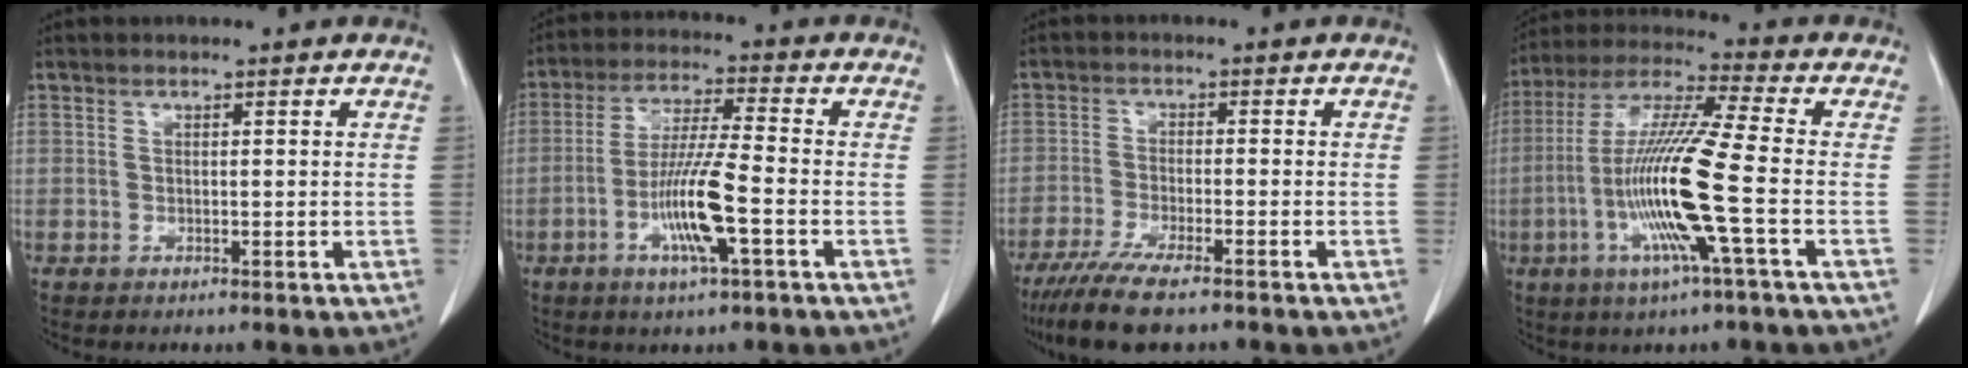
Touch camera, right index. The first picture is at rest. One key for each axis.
{"total": 10.1, "fx": -3.3, "fy": 0.3, "fz": 9.6, "tx": -0.186, "ty": -0.009, "tz": -0.065}
{"total": 8.8, "fx": -6.9, "fy": 1.0, "fz": 5.4, "tx": -0.091, "ty": -0.022, "tz": -0.112}
{"total": 15.3, "fx": -3.8, "fy": -0.8, "fz": 14.8, "tx": -0.302, "ty": -0.010, "tz": -0.084}